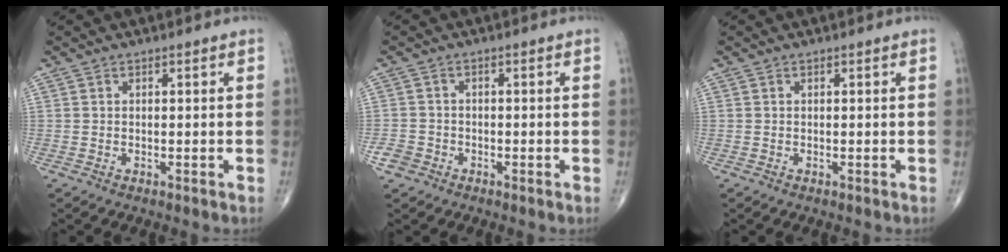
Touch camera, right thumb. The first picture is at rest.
{"total": 2.6, "force": [-1.5, 2.0, 0.5], "torque": [0.000, 0.009, -0.031]}
{"total": 0.0}